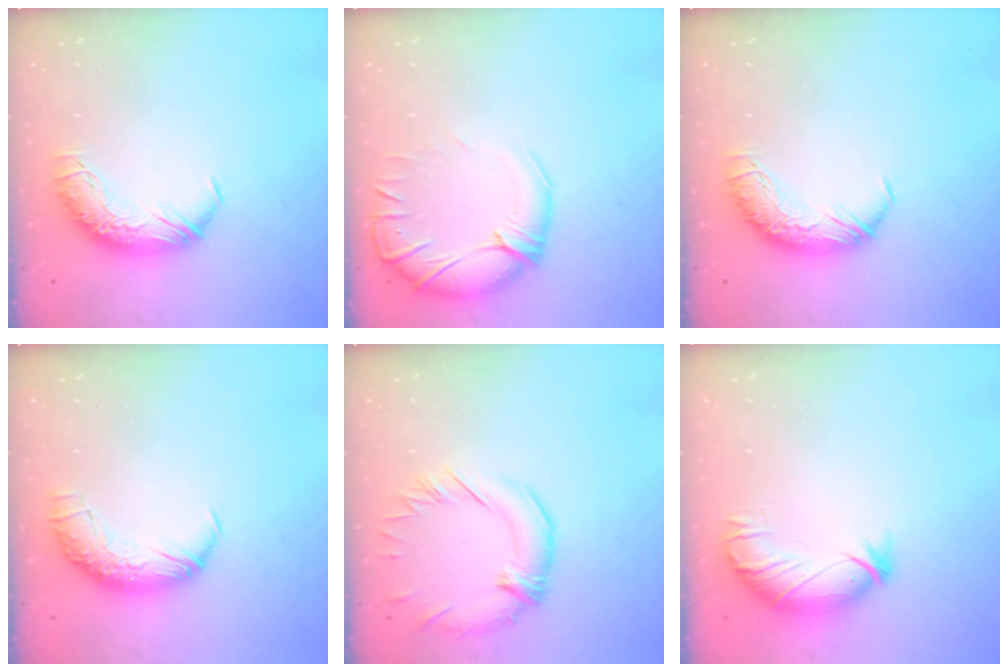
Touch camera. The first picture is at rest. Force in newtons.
{"total": 3.6, "press": 1.1, "slide": 3.4}
{"total": 0.0}
{"total": 2.4, "press": 1.0, "slide": 2.2}
{"total": 2.7, "press": 2.2, "slide": 1.5}
{"total": 3.8, "press": 3.3, "slide": 1.9}